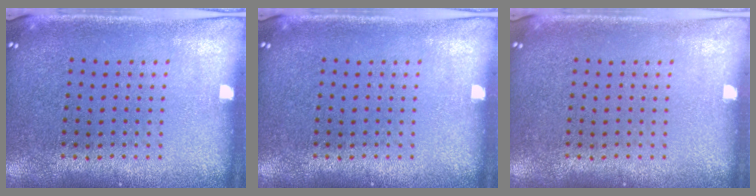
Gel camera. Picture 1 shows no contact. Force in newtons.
{"total": 0.0}
{"total": 0.0}